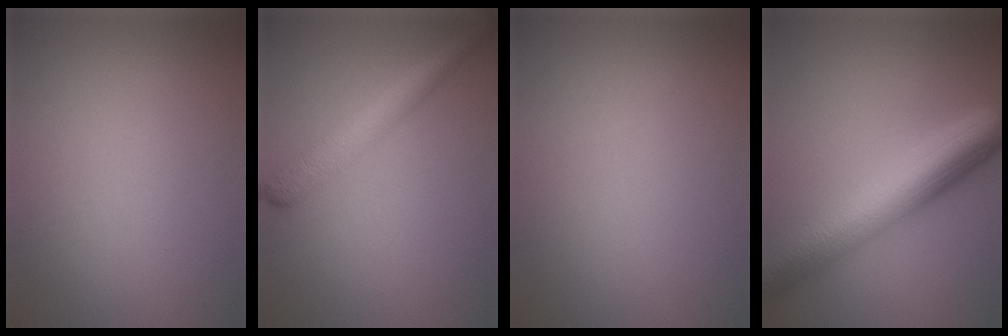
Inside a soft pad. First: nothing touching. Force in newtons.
{"total": 3.5, "press": 3.5, "slide": 0.1}
{"total": 0.0}
{"total": 9.7, "press": 9.7, "slide": 0.2}